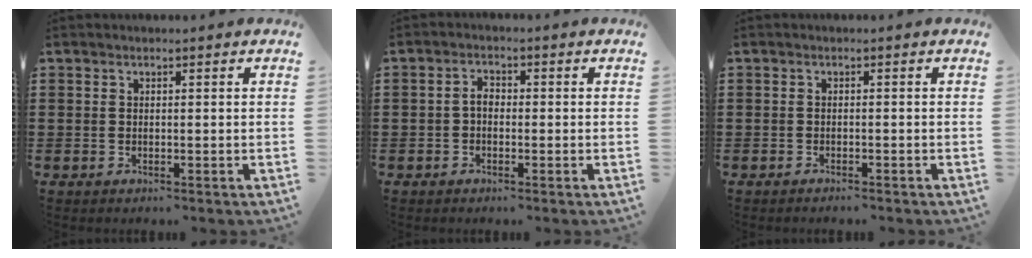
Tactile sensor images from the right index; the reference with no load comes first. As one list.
[{"total": 2.1, "force": [-0.6, 1.2, 1.6], "torque": [-0.040, 0.001, -0.015]}, {"total": 0.7, "force": [-0.7, 0.0, 0.2], "torque": [-0.005, -0.002, -0.014]}]